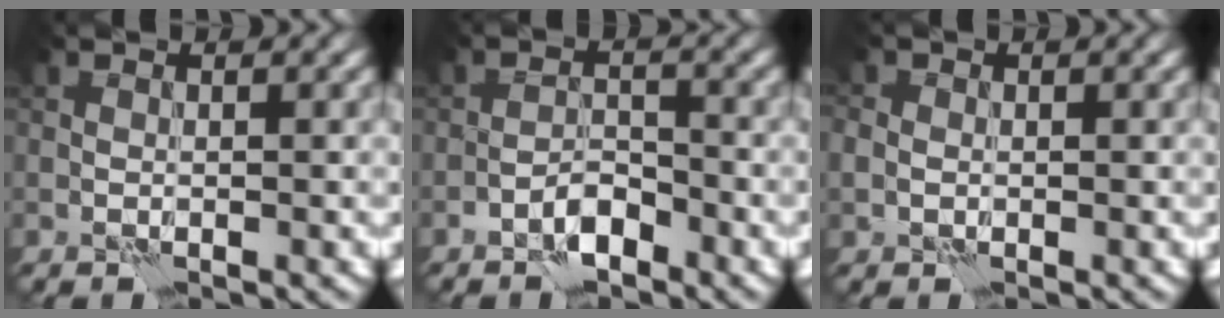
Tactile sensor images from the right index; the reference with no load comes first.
{"total": 1.9, "force": [-1.4, 0.6, 1.1], "torque": [-0.012, 0.010, -0.029]}
{"total": 1.8, "force": [0.0, 1.6, 0.9], "torque": [-0.016, 0.007, -0.005]}